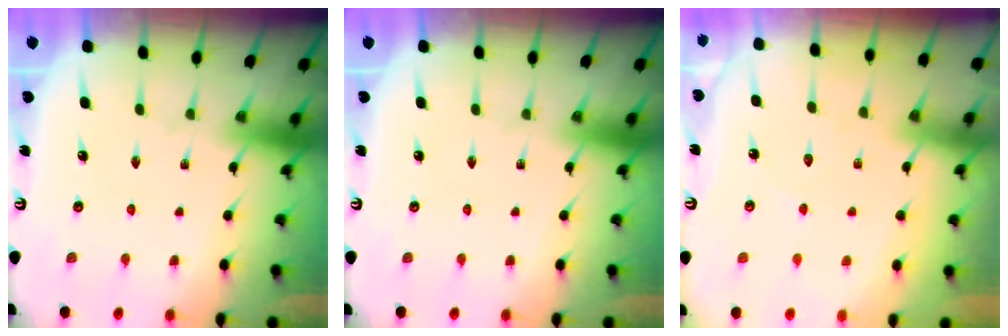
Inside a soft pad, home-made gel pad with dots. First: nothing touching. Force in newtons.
{"total": 0.0}
{"total": 3.1, "press": 3.1, "slide": 0.4}